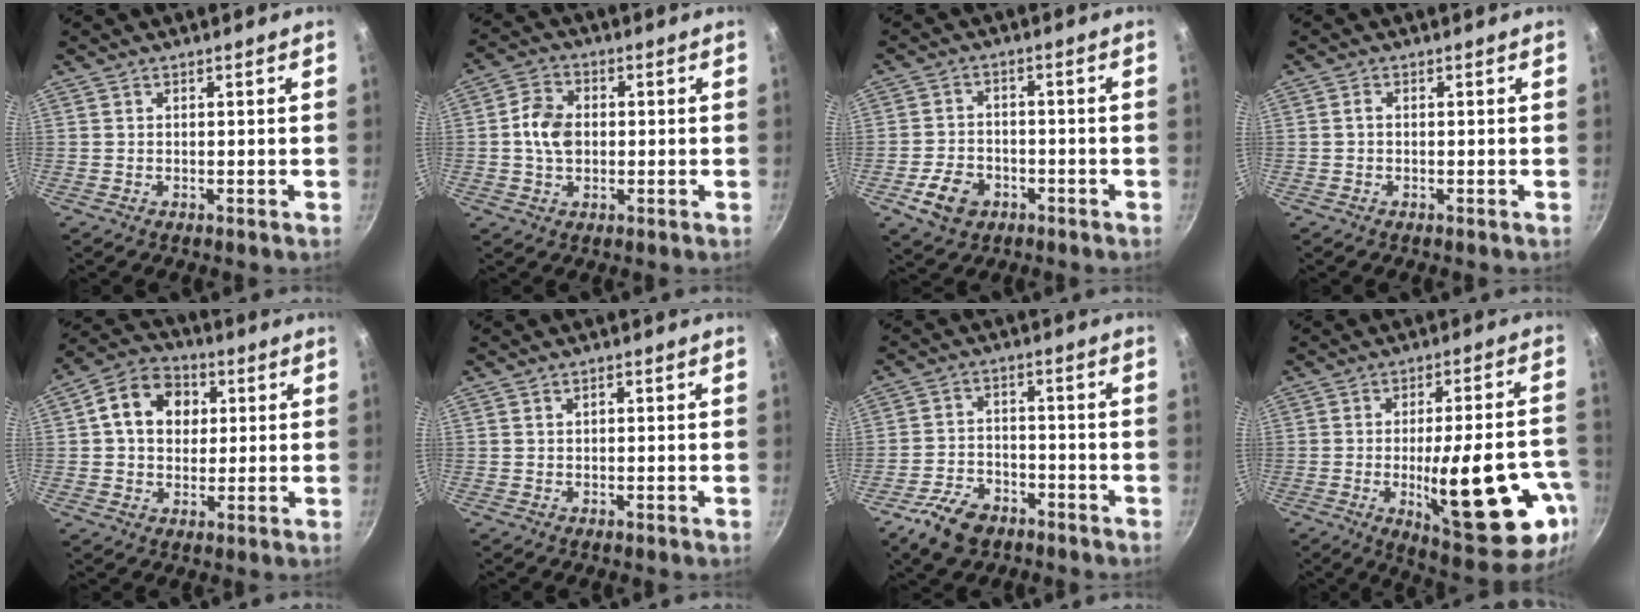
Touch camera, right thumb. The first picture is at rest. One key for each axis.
{"total": 7.1, "fx": 0.0, "fy": 5.2, "fz": 4.9, "tx": -0.078, "ty": 0.014, "tz": -0.007}
{"total": 7.6, "fx": -3.4, "fy": 5.4, "fz": 4.1, "tx": -0.062, "ty": 0.022, "tz": -0.057}
{"total": 0.9, "fx": -0.1, "fy": 0.7, "fz": 0.7, "tx": -0.012, "ty": 0.006, "tz": -0.002}
{"total": 12.0, "fx": 2.6, "fy": 9.4, "fz": 7.0, "tx": -0.093, "ty": 0.015, "tz": 0.028}
{"total": 1.0, "fx": 0.2, "fy": 0.7, "fz": 0.7, "tx": -0.010, "ty": 0.006, "tz": 0.003}
{"total": 8.9, "fx": -5.7, "fy": 5.3, "fz": 4.4, "tx": -0.075, "ty": 0.038, "tz": -0.101}
{"total": 23.1, "fx": -6.5, "fy": 7.2, "fz": 20.9, "tx": -0.267, "ty": 0.008, "tz": -0.076}